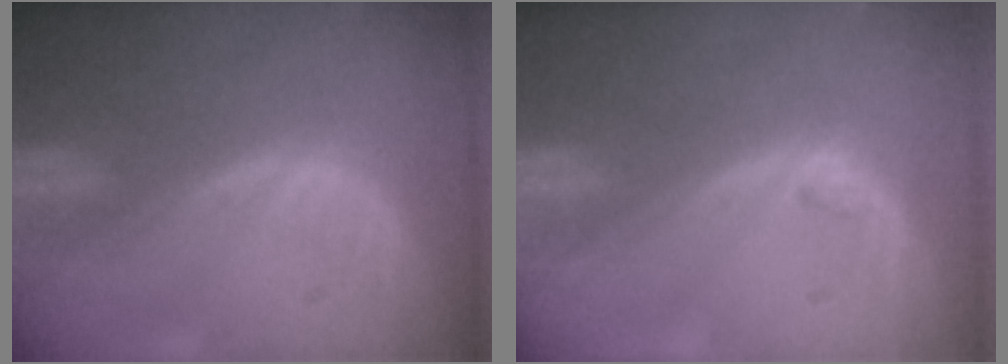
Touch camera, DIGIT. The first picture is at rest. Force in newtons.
{"total": 1.3, "press": 1.1, "slide": 0.5}